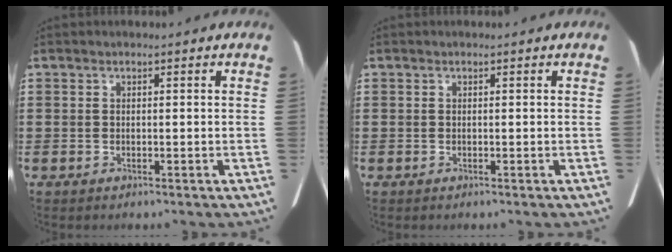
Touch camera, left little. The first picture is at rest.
{"total": 0.0}